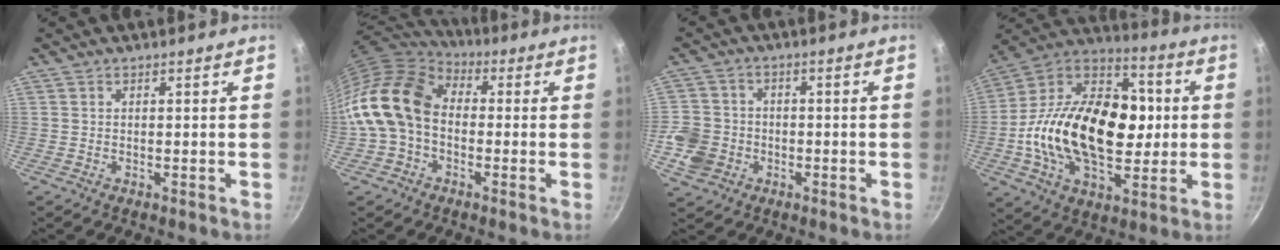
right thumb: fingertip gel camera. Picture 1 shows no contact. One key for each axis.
{"total": 16.4, "fx": -1.2, "fy": 12.1, "fz": 11.1, "tx": -0.201, "ty": 0.041, "tz": -0.040}
{"total": 8.3, "fx": -2.7, "fy": 7.3, "fz": 2.9, "tx": -0.039, "ty": 0.023, "tz": -0.057}
{"total": 29.0, "fx": -0.9, "fy": 18.4, "fz": 22.4, "tx": -0.360, "ty": 0.036, "tz": -0.027}